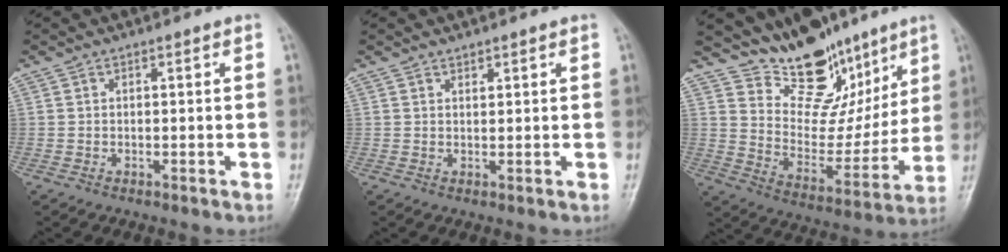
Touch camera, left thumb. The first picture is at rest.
{"total": 1.0, "force": [0.8, 0.4, 0.3], "torque": [0.002, -0.006, 0.012]}
{"total": 17.4, "force": [12.8, 9.0, 7.6], "torque": [-0.049, -0.077, 0.215]}